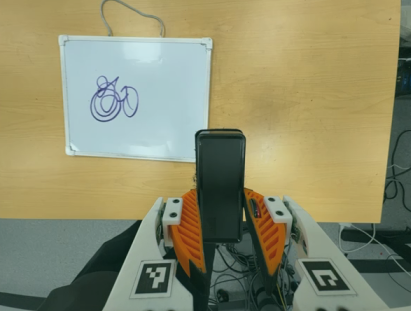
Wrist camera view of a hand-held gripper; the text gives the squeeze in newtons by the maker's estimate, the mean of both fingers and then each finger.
{"total": 4.2, "left": 2.9, "right": 5.5}